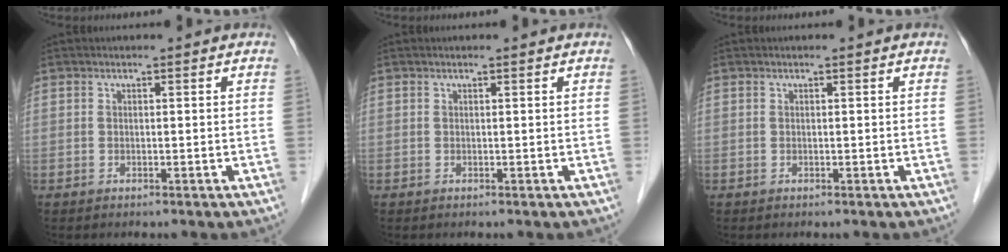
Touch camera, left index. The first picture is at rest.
{"total": 0.0}
{"total": 0.0}